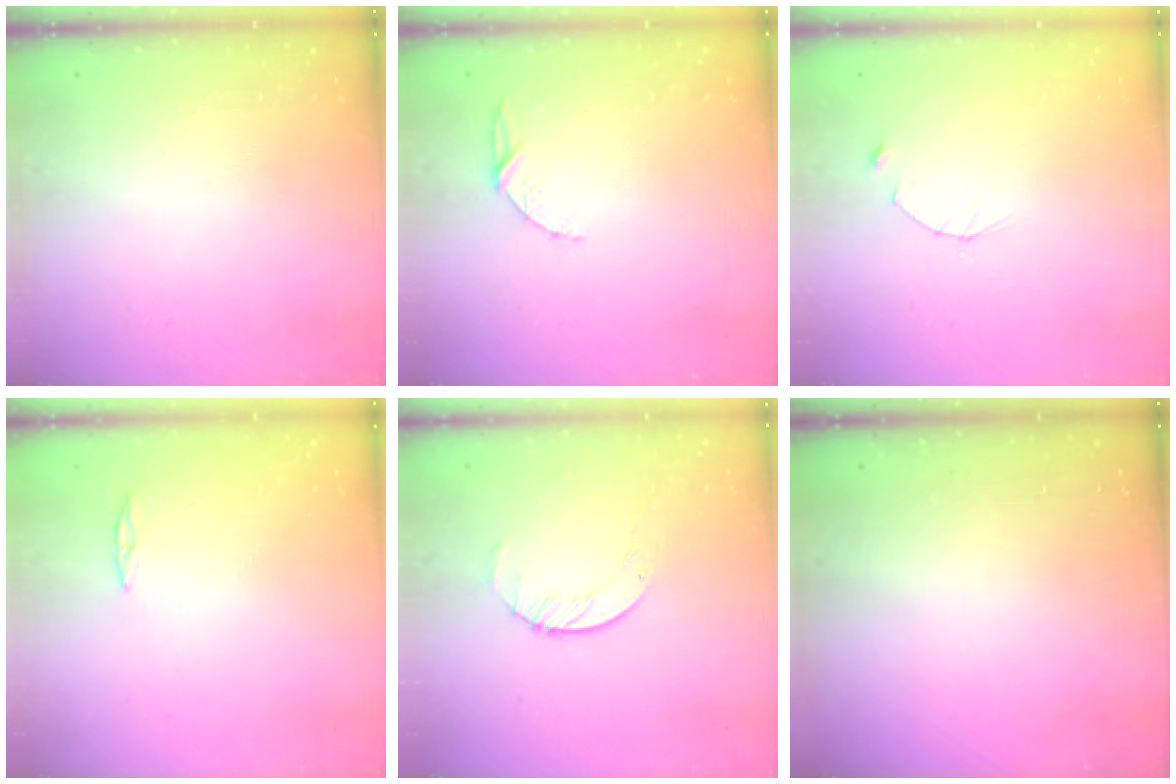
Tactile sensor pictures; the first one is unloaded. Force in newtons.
{"total": 5.1, "press": 5.1, "slide": 0.4}
{"total": 2.5, "press": 2.4, "slide": 0.3}
{"total": 3.0, "press": 2.9, "slide": 0.3}
{"total": 3.4, "press": 3.4, "slide": 0.4}
{"total": 0.0}